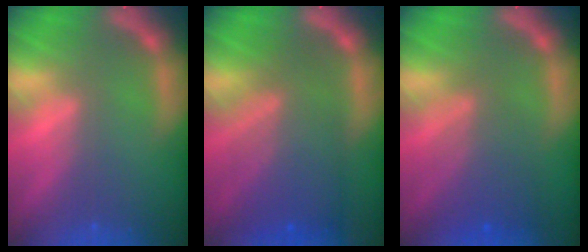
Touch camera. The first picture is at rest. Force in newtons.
{"total": 8.1}
{"total": 5.1}